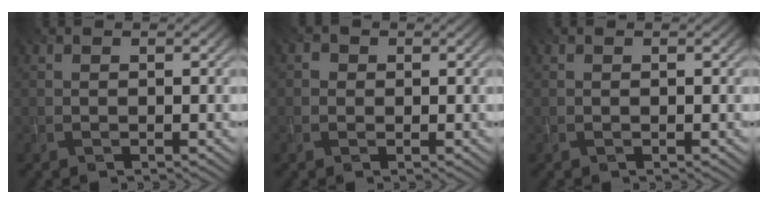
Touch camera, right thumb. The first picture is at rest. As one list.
[{"total": 1.3, "force": [0.0, 1.3, 0.3], "torque": [-0.003, -0.001, -0.004]}, {"total": 0.0}]